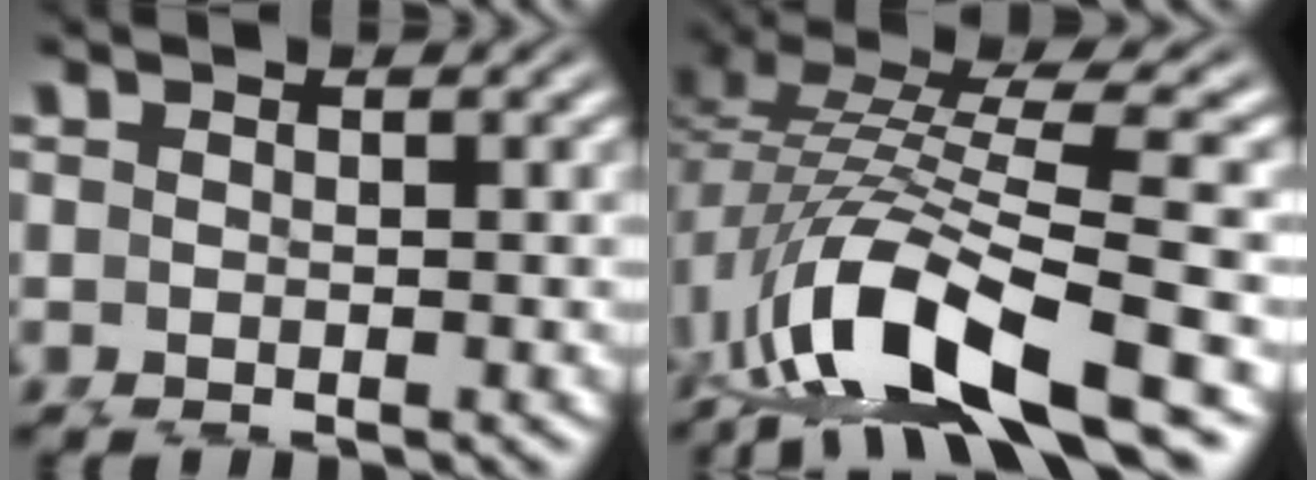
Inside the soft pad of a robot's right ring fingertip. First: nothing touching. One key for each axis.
{"total": 8.1, "fx": -1.0, "fy": 4.2, "fz": 6.9, "tx": -0.141, "ty": -0.030, "tz": 0.005}